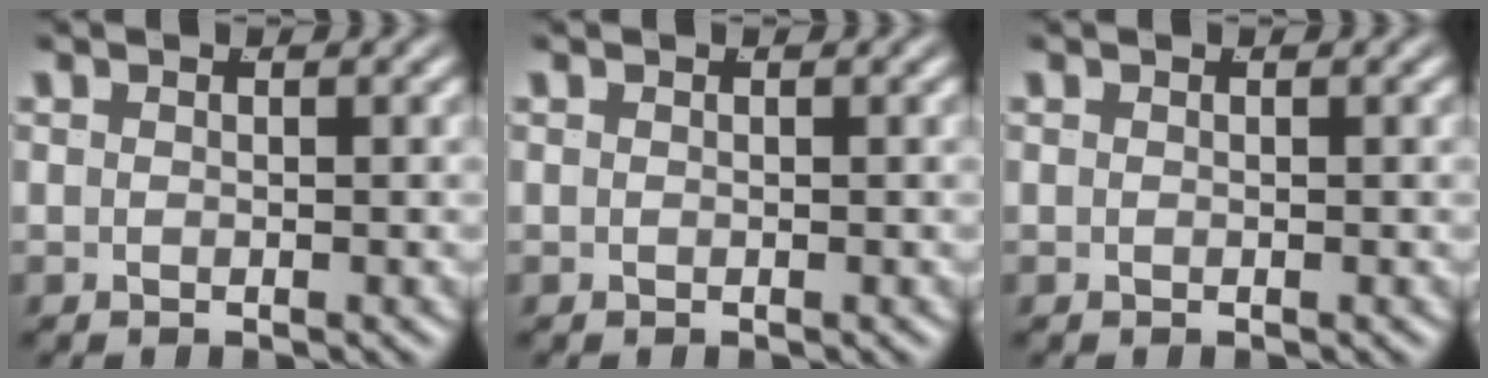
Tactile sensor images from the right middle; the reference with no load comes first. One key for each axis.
{"total": 0.0}
{"total": 0.0}